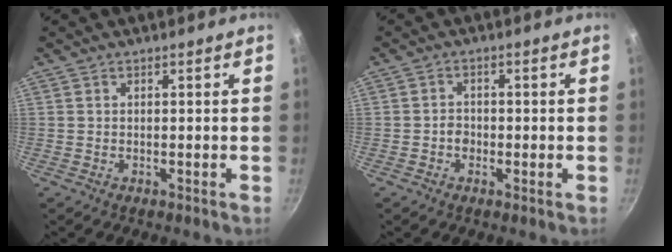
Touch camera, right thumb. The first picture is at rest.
{"total": 2.1, "force": [-0.6, 1.7, 1.1], "torque": [-0.011, 0.009, -0.014]}